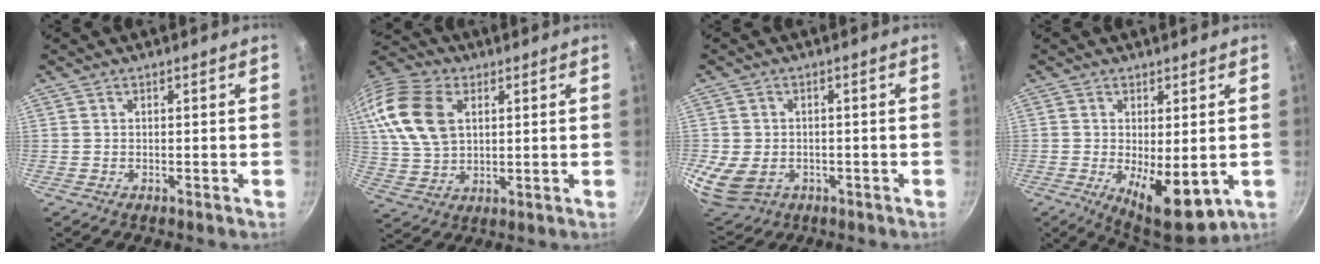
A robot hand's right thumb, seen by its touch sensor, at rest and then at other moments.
{"total": 16.5, "force": [4.5, 10.9, 11.4], "torque": [-0.220, 0.006, 0.085]}
{"total": 9.8, "force": [-2.2, 7.5, 6.0], "torque": [-0.114, -0.003, -0.027]}
{"total": 10.6, "force": [-1.7, 4.4, 9.5], "torque": [-0.130, -0.014, -0.011]}